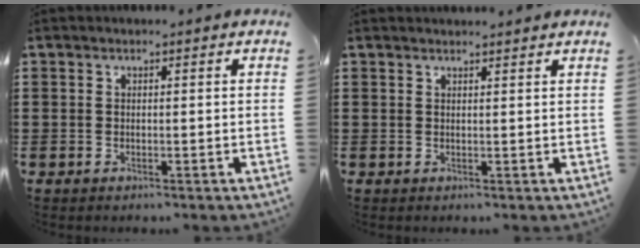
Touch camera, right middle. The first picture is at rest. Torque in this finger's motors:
{"motor_torque": [0.75, -0.74, -0.01, 0.01]}